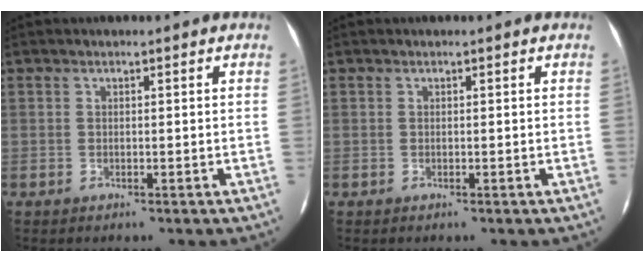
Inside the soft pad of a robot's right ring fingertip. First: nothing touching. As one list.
[{"total": 0.0}]